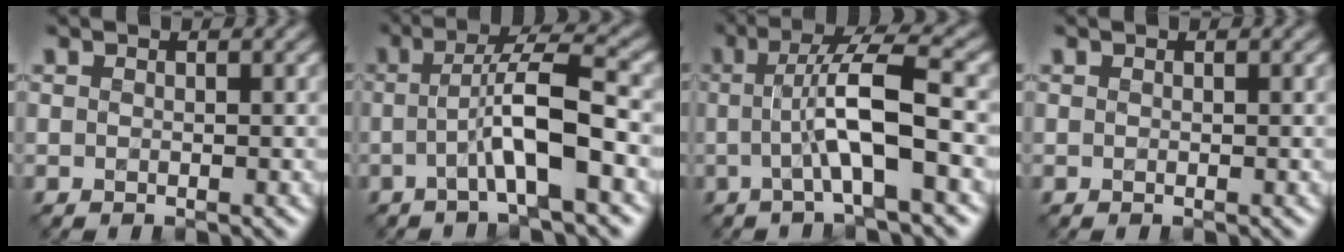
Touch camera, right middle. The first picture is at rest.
{"total": 5.9, "force": [-1.2, 0.8, 5.7], "torque": [-0.100, 0.018, -0.029]}
{"total": 6.4, "force": [-0.7, 1.0, 6.3], "torque": [-0.112, 0.013, -0.019]}
{"total": 0.0}